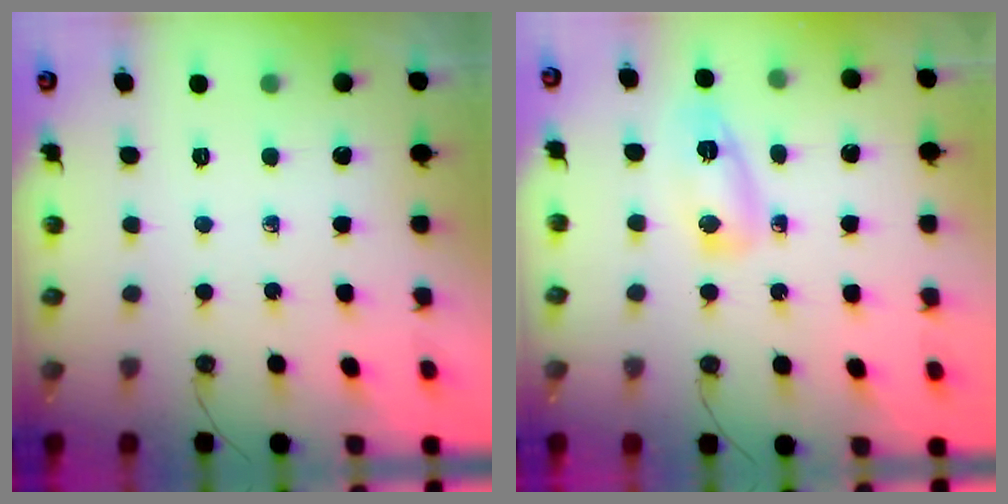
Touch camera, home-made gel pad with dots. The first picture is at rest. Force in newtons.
{"total": 6.7, "press": 6.6, "slide": 0.9}